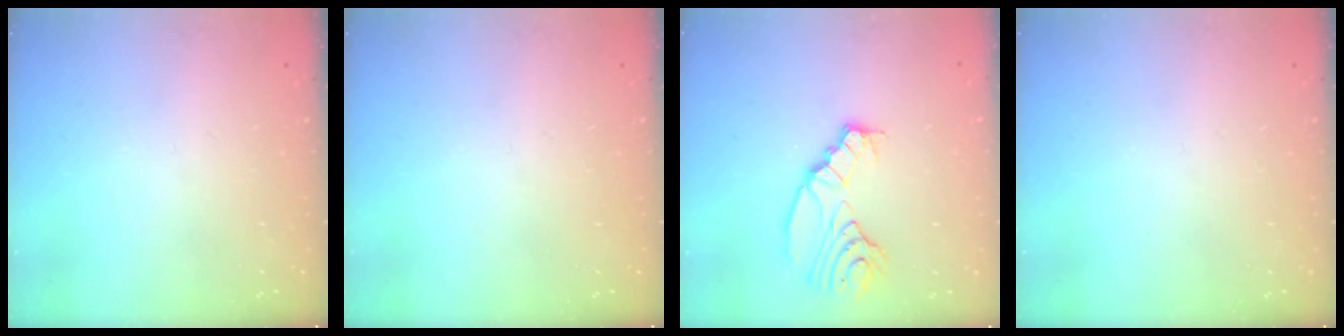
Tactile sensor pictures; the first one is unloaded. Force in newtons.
{"total": 0.0}
{"total": 9.7, "press": 9.7, "slide": 0.8}
{"total": 0.0}